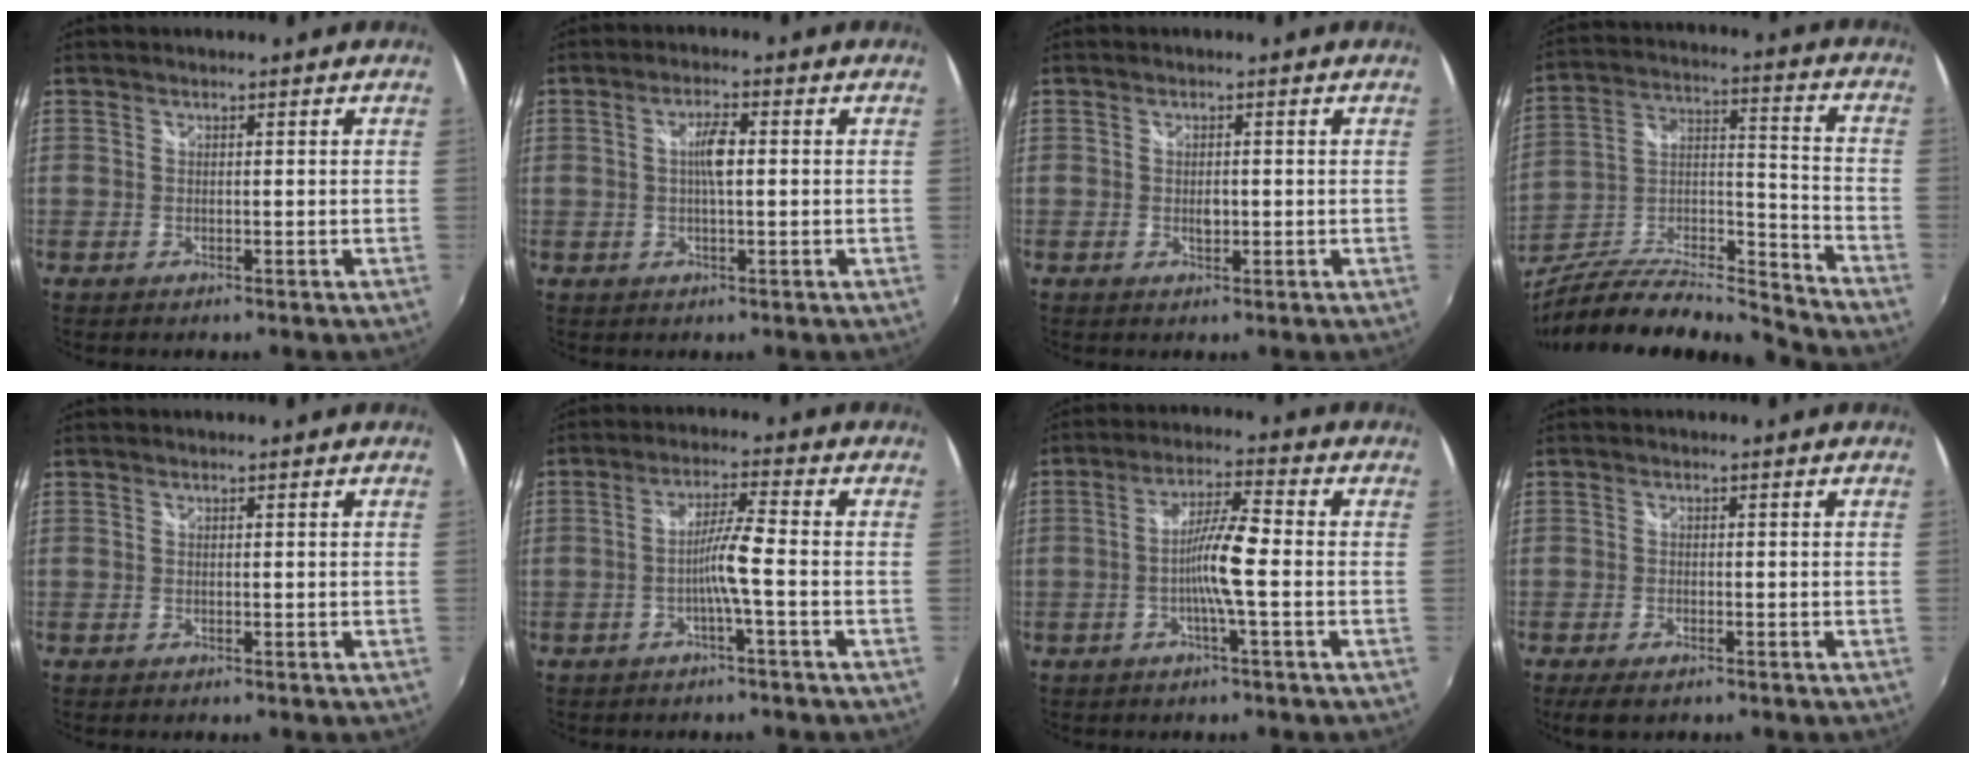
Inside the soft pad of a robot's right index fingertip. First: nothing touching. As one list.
[{"total": 3.8, "force": [0.3, 1.0, 3.7], "torque": [-0.067, 0.005, 0.005]}, {"total": 1.7, "force": [-0.2, 1.0, 1.3], "torque": [-0.022, 0.000, -0.002]}, {"total": 19.0, "force": [-16.4, 2.4, 9.2], "torque": [-0.167, -0.006, -0.286]}, {"total": 0.0}, {"total": 5.3, "force": [-1.7, -0.7, 4.9], "torque": [-0.097, 0.003, -0.031]}, {"total": 7.4, "force": [-1.6, 0.0, 7.2], "torque": [-0.139, 0.004, -0.032]}, {"total": 4.0, "force": [-2.9, 1.4, 2.4], "torque": [-0.056, -0.017, -0.051]}]